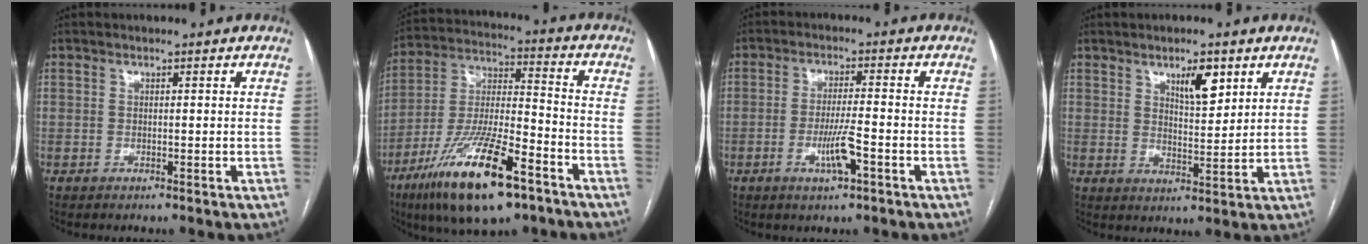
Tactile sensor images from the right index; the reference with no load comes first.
{"total": 19.1, "force": [-11.4, 4.1, 14.8], "torque": [-0.290, -0.029, -0.200]}
{"total": 5.6, "force": [-2.3, 0.5, 5.0], "torque": [-0.096, -0.006, -0.042]}
{"total": 5.7, "force": [3.2, 1.7, 4.3], "torque": [-0.073, -0.002, 0.056]}